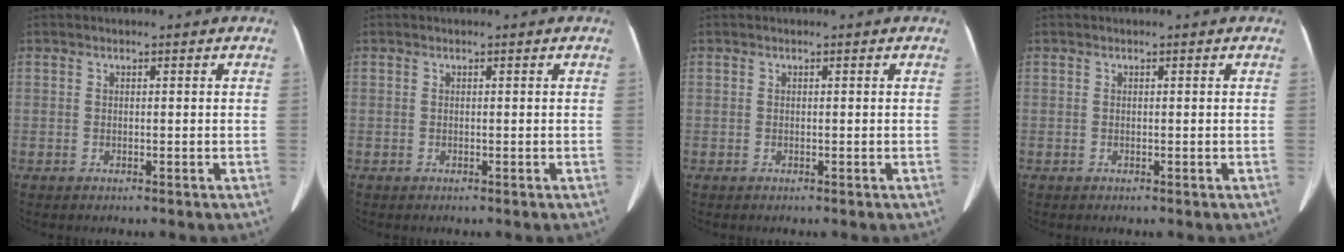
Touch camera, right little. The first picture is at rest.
{"total": 0.0}
{"total": 0.0}
{"total": 0.0}